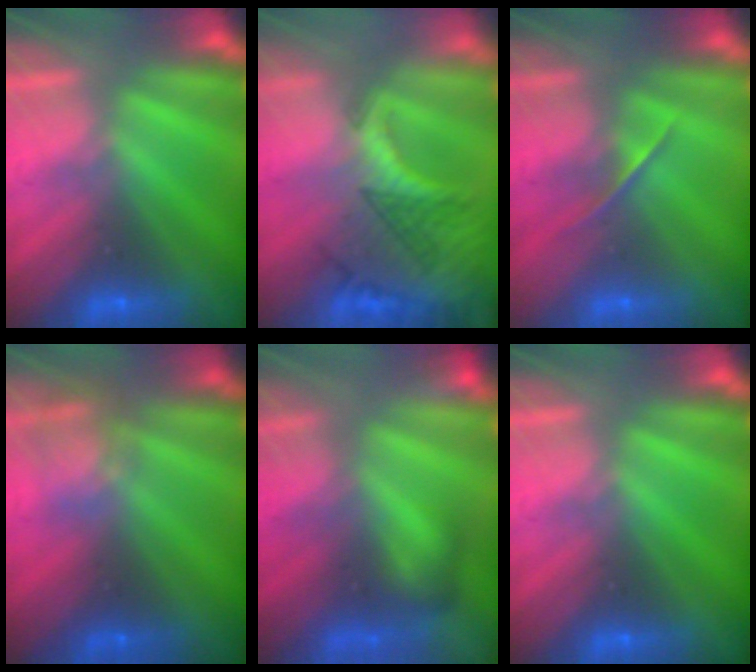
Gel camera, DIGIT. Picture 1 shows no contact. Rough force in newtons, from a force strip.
{"total": 3.1}
{"total": 1.4}
{"total": 2.3}
{"total": 5.9}
{"total": 0.0}